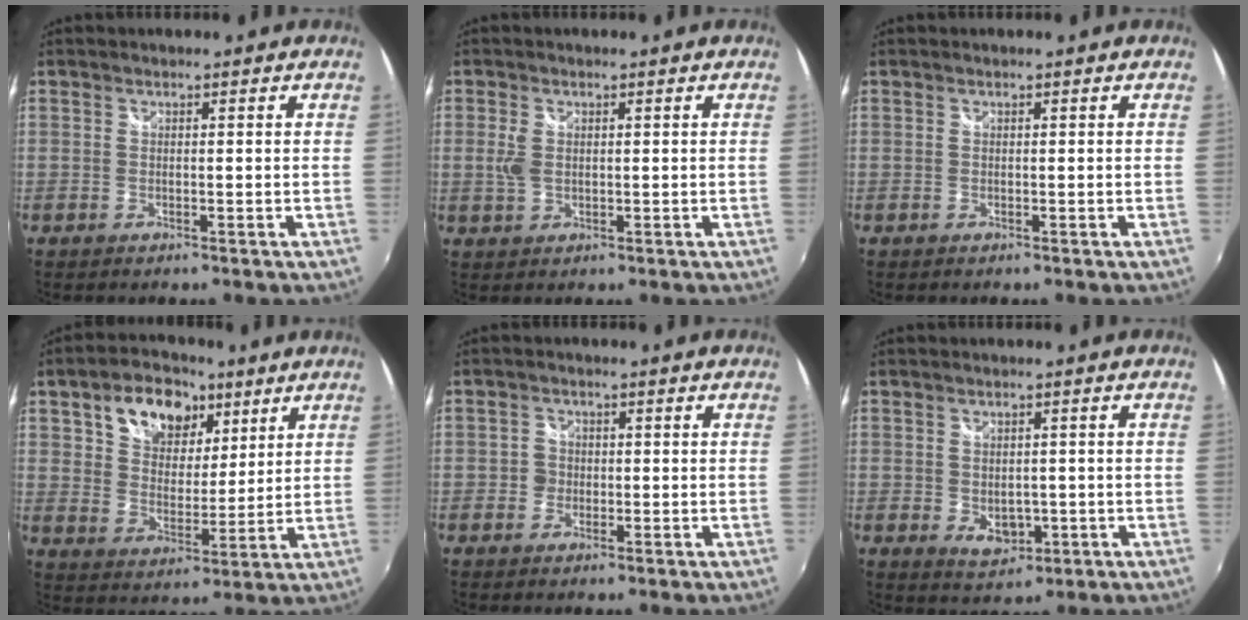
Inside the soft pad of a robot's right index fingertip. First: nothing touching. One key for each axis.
{"total": 3.1, "fx": 0.4, "fy": 2.1, "fz": 2.2, "tx": -0.048, "ty": 0.001, "tz": 0.009}
{"total": 0.0}
{"total": 13.7, "fx": 7.3, "fy": 8.8, "fz": 7.6, "tx": -0.142, "ty": 0.032, "tz": 0.128}
{"total": 2.3, "fx": -0.7, "fy": 2.2, "fz": 0.3, "tx": -0.006, "ty": 0.003, "tz": -0.015}
{"total": 4.5, "fx": -0.7, "fy": 3.4, "fz": 2.8, "tx": -0.047, "ty": -0.008, "tz": -0.006}